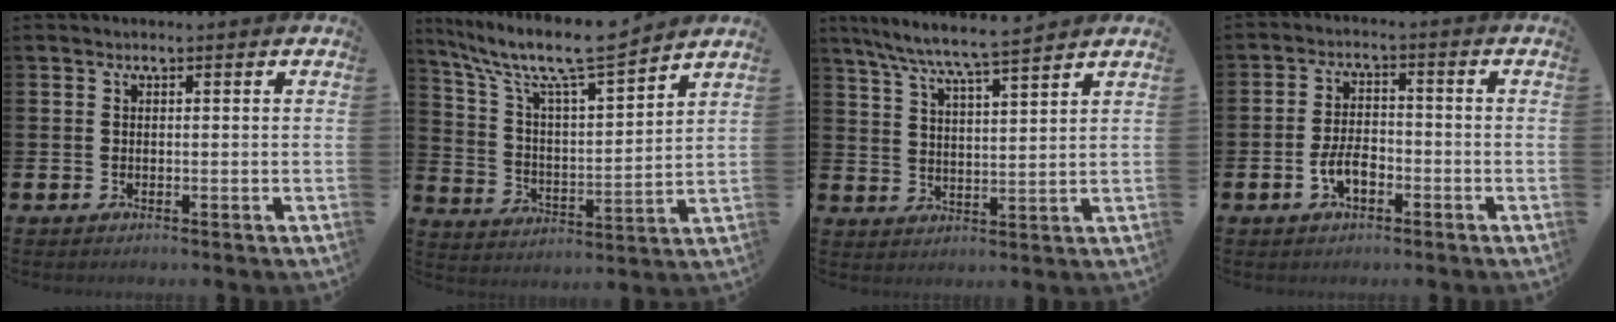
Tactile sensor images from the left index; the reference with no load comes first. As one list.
[{"total": 10.4, "force": [9.2, 1.3, 4.7], "torque": [-0.117, -0.063, 0.153]}, {"total": 7.2, "force": [6.8, -0.2, 2.4], "torque": [-0.066, -0.039, 0.117]}, {"total": 4.1, "force": [-1.7, 2.2, 3.0], "torque": [-0.051, 0.003, -0.036]}]